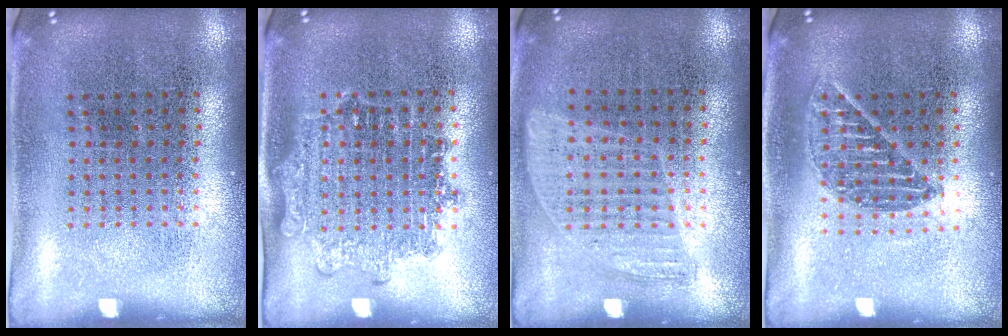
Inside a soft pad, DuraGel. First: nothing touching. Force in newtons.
{"total": 1.4, "press": 1.2, "slide": 0.7}
{"total": 0.9, "press": 0.8, "slide": 0.4}
{"total": 1.1, "press": 1.0, "slide": 0.4}